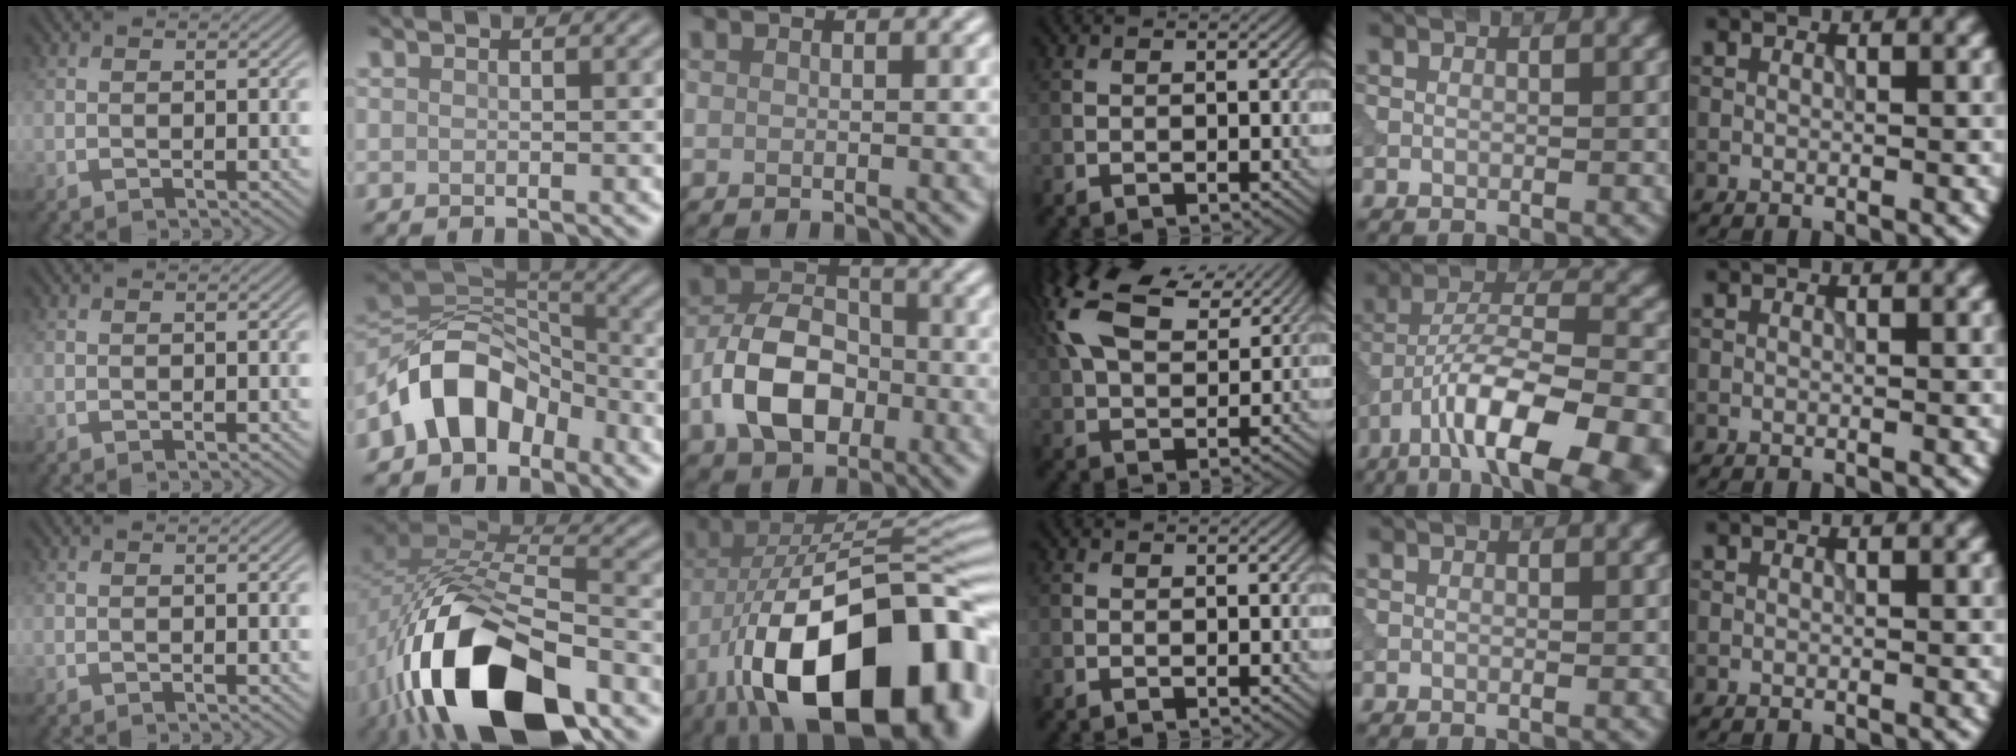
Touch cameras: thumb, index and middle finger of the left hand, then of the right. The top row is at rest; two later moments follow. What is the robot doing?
{"motion": "insert", "object": "power adapter"}